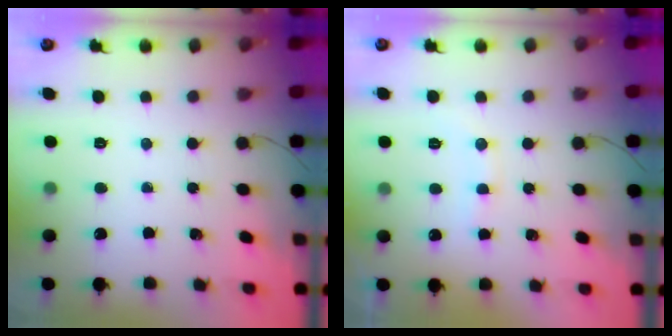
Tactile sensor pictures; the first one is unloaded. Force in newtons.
{"total": 7.5, "press": 7.4, "slide": 0.7}